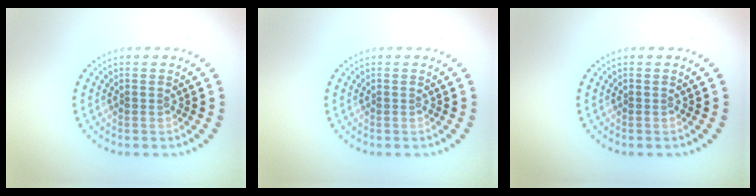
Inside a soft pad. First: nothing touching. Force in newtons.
{"total": 0.0}
{"total": 0.0}